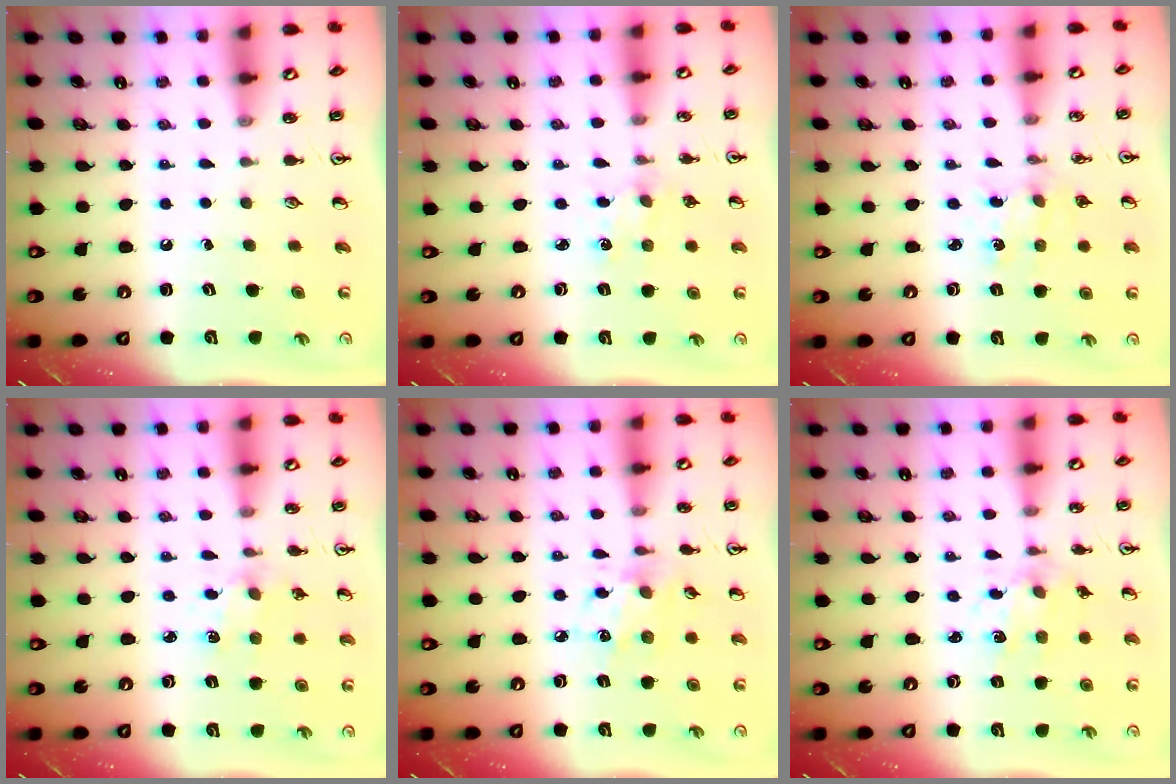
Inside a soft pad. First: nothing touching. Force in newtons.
{"total": 2.0, "press": 2.0, "slide": 0.3}
{"total": 0.8, "press": 0.8, "slide": 0.1}
{"total": 2.0, "press": 1.9, "slide": 0.3}
{"total": 7.8, "press": 7.8, "slide": 0.6}
{"total": 2.9, "press": 2.8, "slide": 0.9}